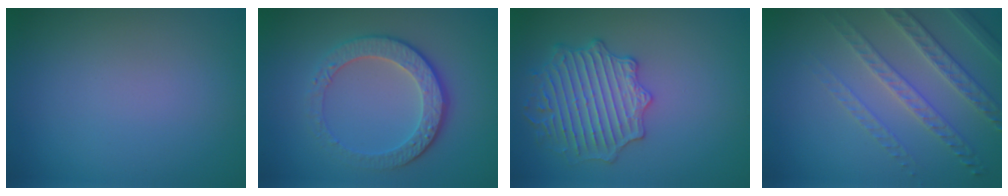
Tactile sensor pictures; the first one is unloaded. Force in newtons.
{"total": 4.3, "press": 3.3, "slide": 2.8}
{"total": 4.3, "press": 4.3, "slide": 0.8}
{"total": 4.5, "press": 3.6, "slide": 2.7}